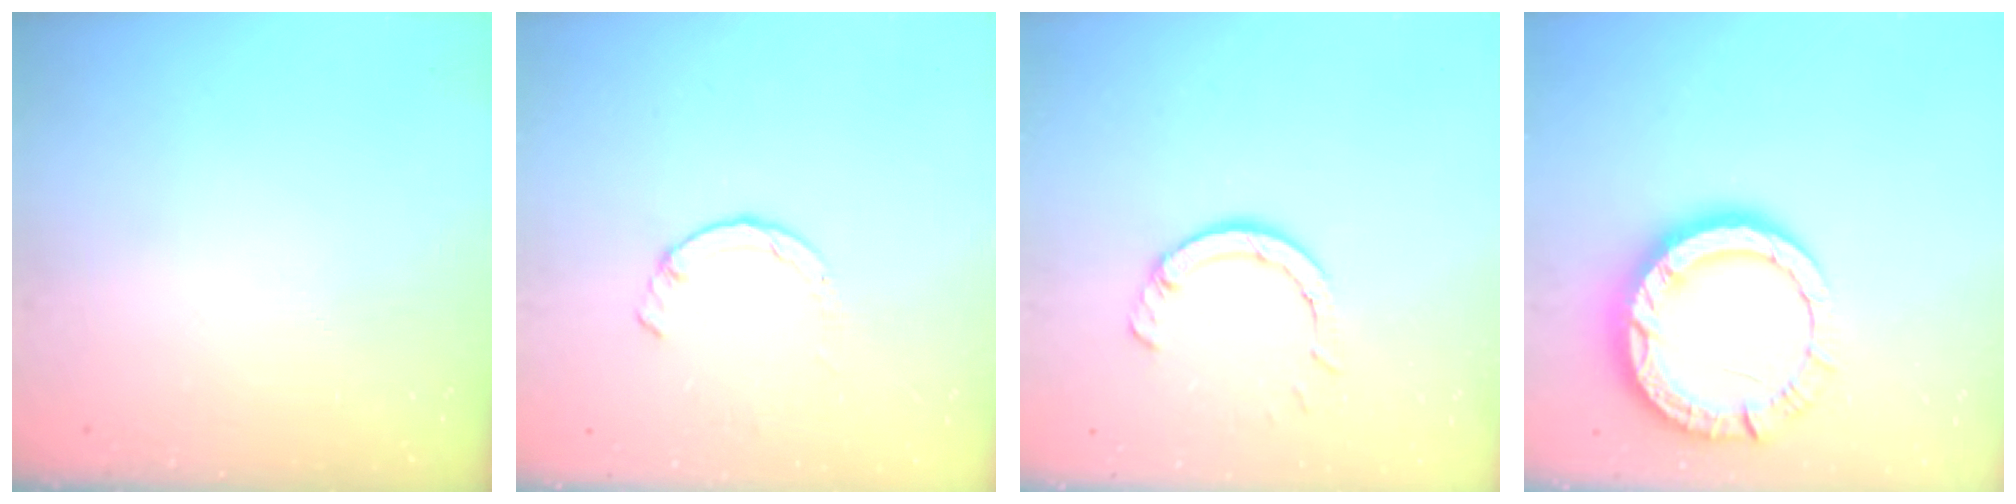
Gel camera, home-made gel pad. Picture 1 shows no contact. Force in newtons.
{"total": 1.4, "press": 1.4, "slide": 0.3}
{"total": 5.7, "press": 5.6, "slide": 0.7}
{"total": 12.5, "press": 12.4, "slide": 0.9}